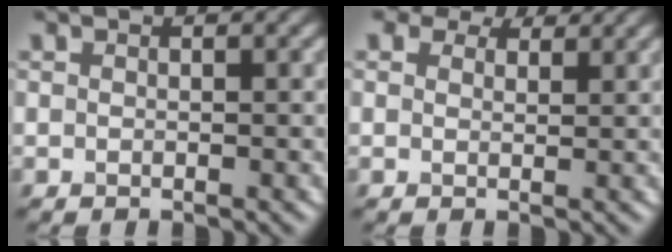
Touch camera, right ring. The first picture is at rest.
{"total": 4.0, "force": [3.2, 1.9, 1.5], "torque": [-0.034, -0.003, 0.043]}